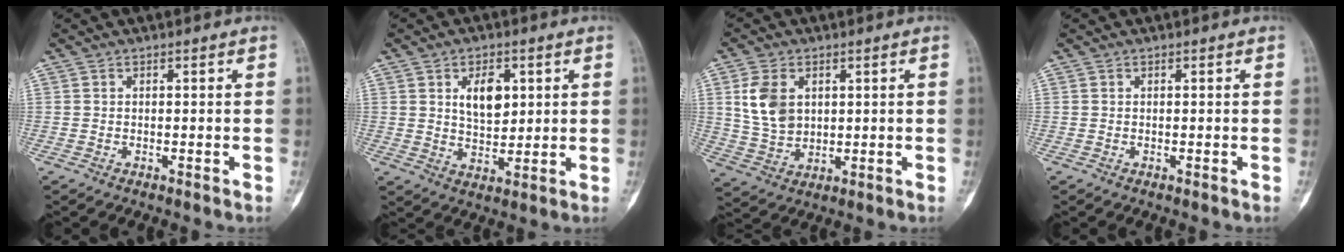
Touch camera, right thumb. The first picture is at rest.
{"total": 7.3, "force": [2.3, 4.4, 5.4], "torque": [-0.068, -0.015, 0.045]}
{"total": 8.7, "force": [2.4, 6.1, 5.8], "torque": [-0.097, -0.008, 0.056]}
{"total": 0.0}